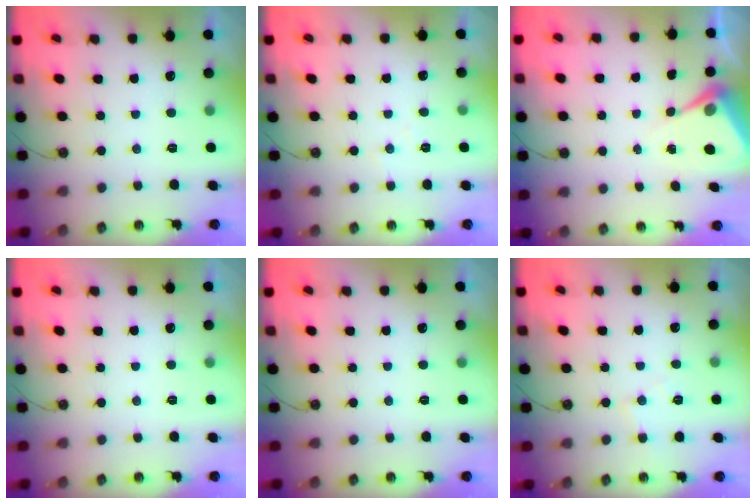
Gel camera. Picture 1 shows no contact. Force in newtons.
{"total": 3.2, "press": 3.1, "slide": 0.6}
{"total": 6.4, "press": 6.3, "slide": 0.5}
{"total": 0.0}
{"total": 0.0}
{"total": 5.2, "press": 5.2, "slide": 0.8}